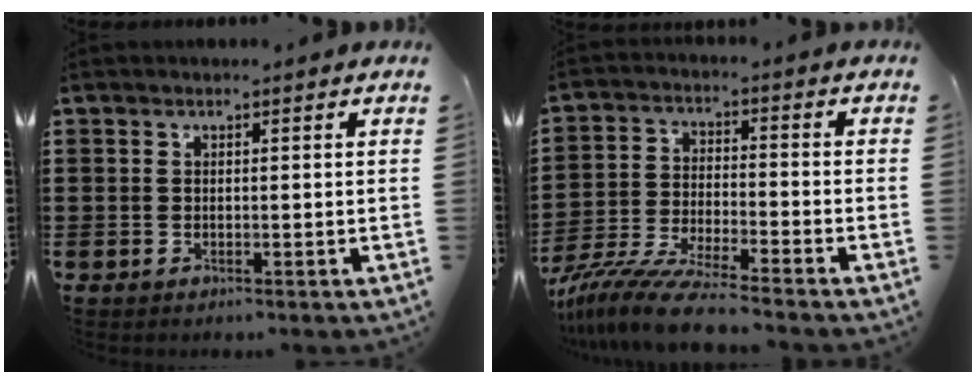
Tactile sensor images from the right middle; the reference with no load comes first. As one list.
[{"total": 9.3, "force": [-8.4, 0.3, 3.8], "torque": [-0.087, 0.001, -0.170]}]